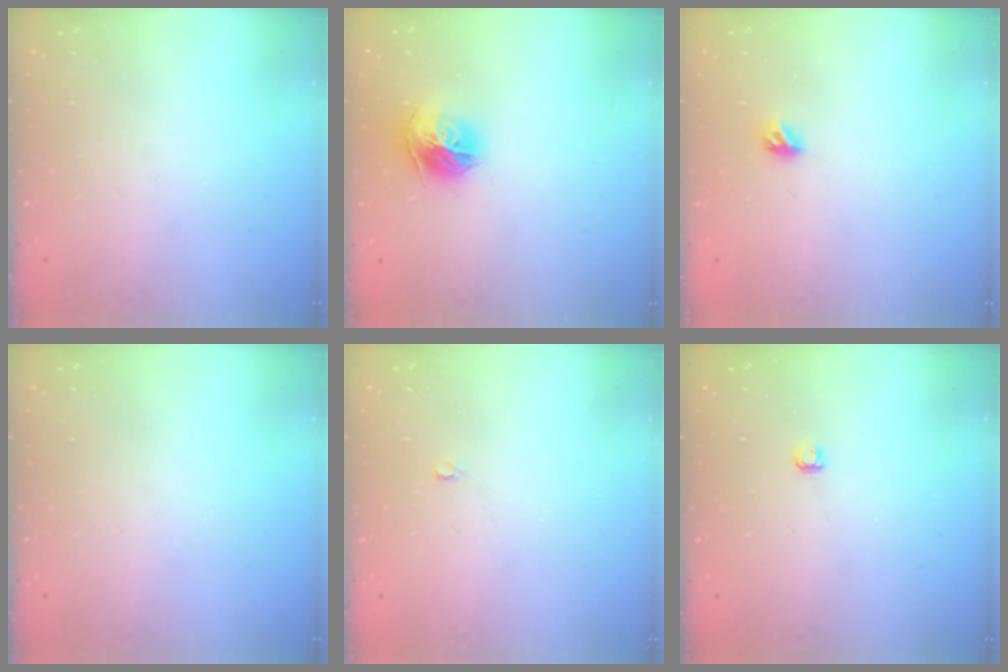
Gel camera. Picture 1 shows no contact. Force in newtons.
{"total": 12.5, "press": 12.4, "slide": 1.3}
{"total": 3.3, "press": 3.2, "slide": 0.8}
{"total": 0.0}
{"total": 2.0, "press": 2.0, "slide": 0.4}
{"total": 2.8, "press": 2.8, "slide": 0.3}